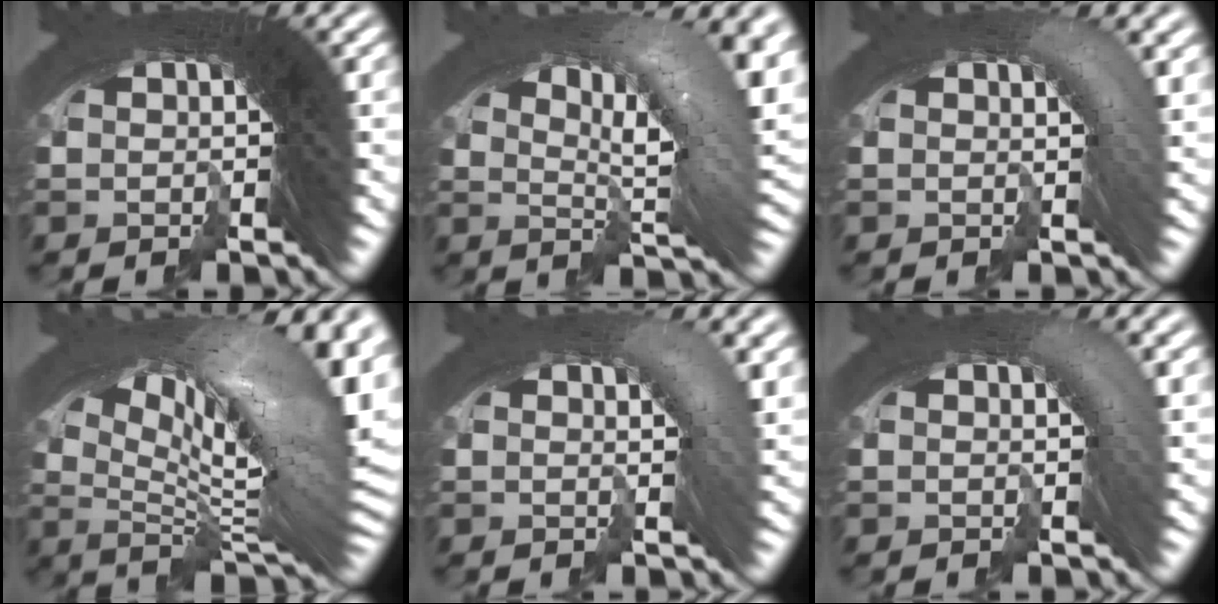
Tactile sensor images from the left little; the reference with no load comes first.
{"total": 10.8, "force": [2.0, 4.4, 9.7], "torque": [-0.131, 0.015, 0.016]}
{"total": 2.6, "force": [0.5, 0.6, 2.5], "torque": [-0.028, 0.007, 0.000]}
{"total": 14.7, "force": [1.1, 6.6, 13.1], "torque": [-0.170, 0.009, 0.004]}
{"total": 3.2, "force": [0.7, 0.9, 3.0], "torque": [-0.033, 0.008, 0.002]}
{"total": 2.0, "force": [0.3, 0.4, 1.9], "torque": [-0.022, 0.006, -0.001]}